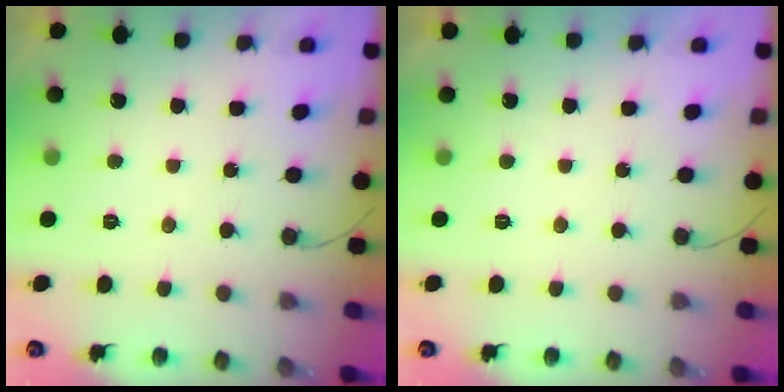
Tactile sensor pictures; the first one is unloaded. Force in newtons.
{"total": 1.9, "press": 1.9, "slide": 0.1}